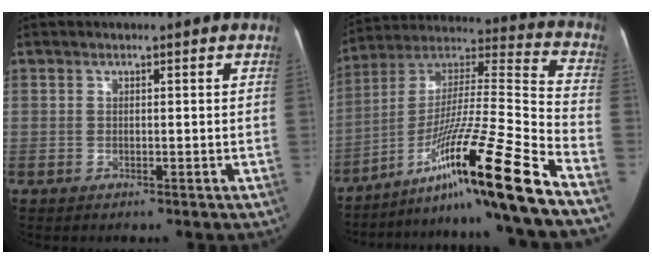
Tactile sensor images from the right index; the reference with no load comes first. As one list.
[{"total": 23.2, "force": [-14.6, -1.6, 18.0], "torque": [-0.301, -0.007, -0.252]}]